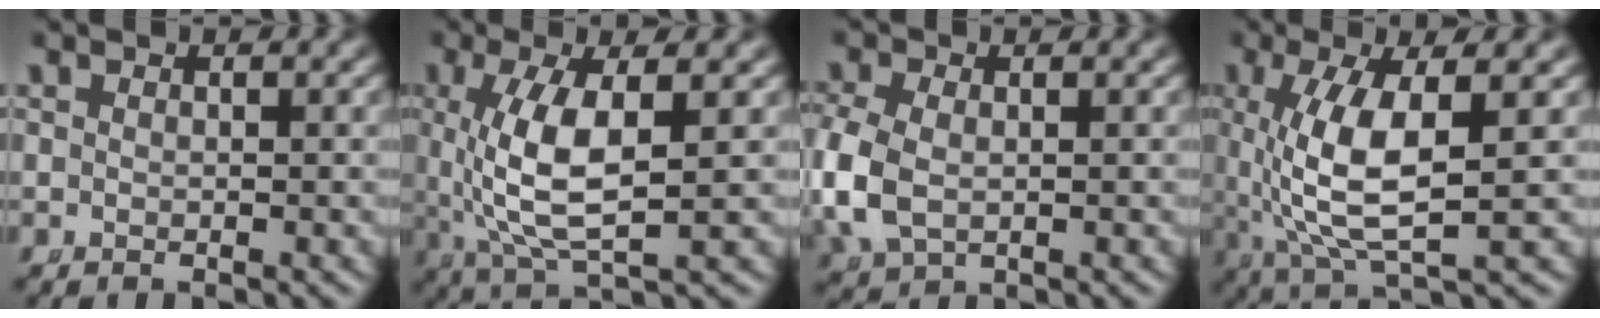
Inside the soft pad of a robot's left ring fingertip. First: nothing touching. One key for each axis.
{"total": 6.5, "fx": 0.7, "fy": 2.5, "fz": 6.0, "tx": -0.127, "ty": -0.010, "tz": 0.027}
{"total": 4.3, "fx": -0.4, "fy": 3.3, "fz": 2.7, "tx": -0.097, "ty": -0.022, "tz": 0.012}
{"total": 7.3, "fx": 0.6, "fy": 2.6, "fz": 6.8, "tx": -0.139, "ty": -0.012, "tz": 0.025}